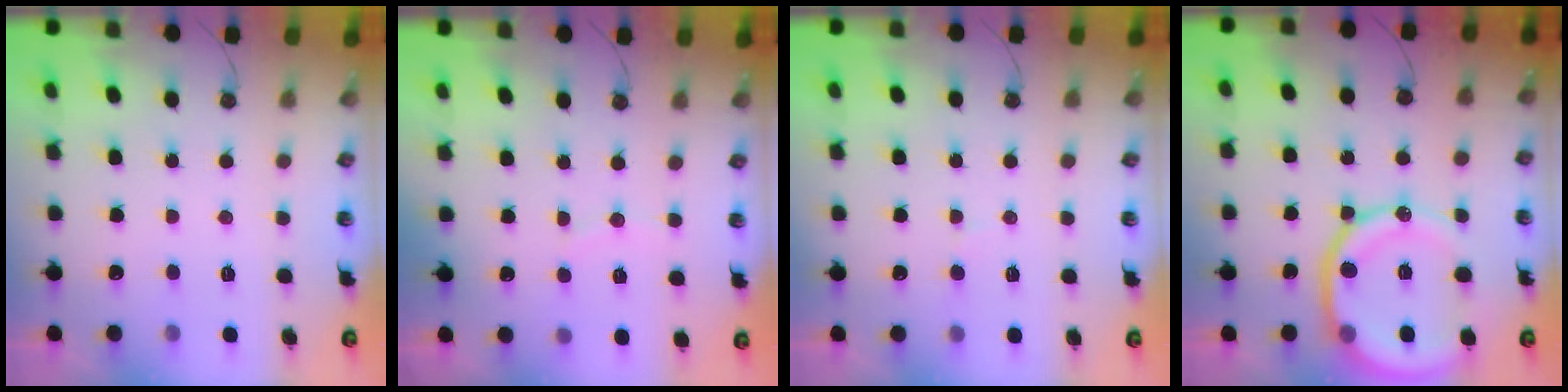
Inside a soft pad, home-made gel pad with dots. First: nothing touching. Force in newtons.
{"total": 3.5, "press": 3.4, "slide": 0.7}
{"total": 5.8, "press": 5.8, "slide": 0.5}
{"total": 17.8, "press": 17.7, "slide": 2.2}